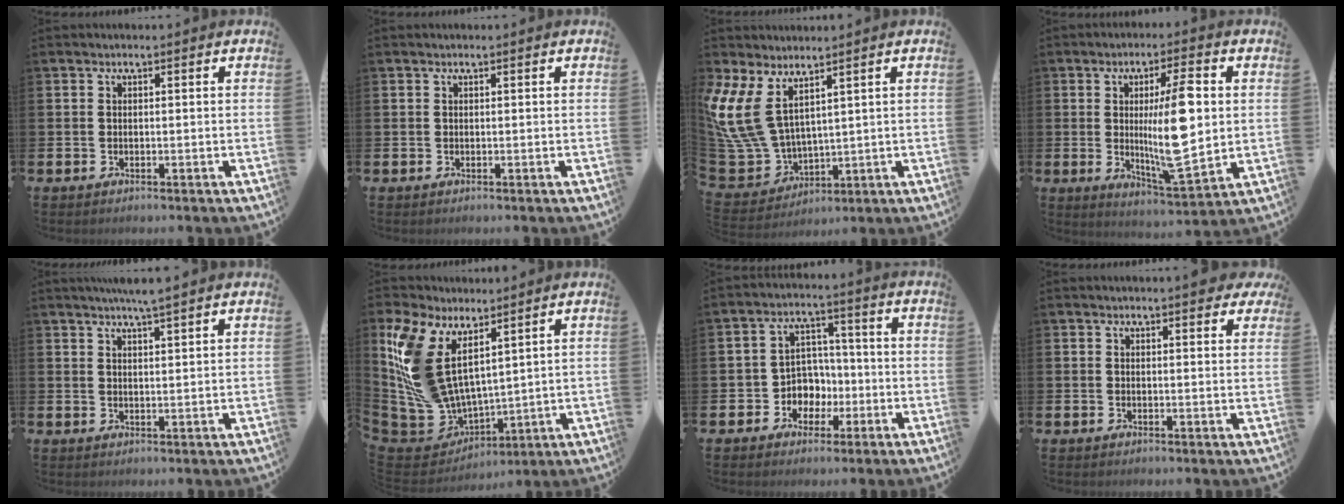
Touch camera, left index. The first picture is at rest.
{"total": 0.0}
{"total": 9.3, "force": [5.0, 5.5, 5.5], "torque": [-0.151, -0.030, 0.098]}
{"total": 10.4, "force": [1.2, 2.4, 10.1], "torque": [-0.167, -0.010, 0.015]}
{"total": 2.2, "force": [2.0, -0.2, 0.9], "torque": [-0.014, -0.005, 0.035]}
{"total": 11.3, "force": [6.0, 6.6, 7.0], "torque": [-0.194, -0.041, 0.115]}
{"total": 5.1, "force": [-1.1, 4.8, 1.2], "torque": [-0.039, 0.007, -0.025]}
{"total": 2.2, "force": [2.1, 0.3, 0.6], "torque": [0.006, -0.009, 0.033]}